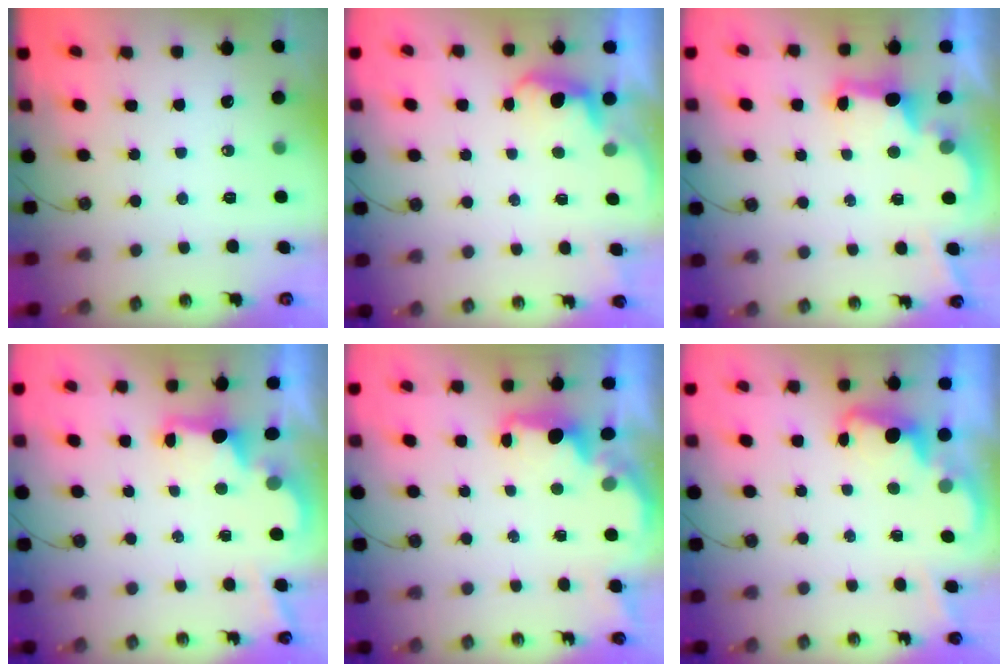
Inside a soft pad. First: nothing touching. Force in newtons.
{"total": 2.3, "press": 2.1, "slide": 0.9}
{"total": 2.9, "press": 2.7, "slide": 0.9}
{"total": 2.6, "press": 2.5, "slide": 0.8}
{"total": 2.0, "press": 1.8, "slide": 0.7}
{"total": 2.2, "press": 2.2, "slide": 0.5}